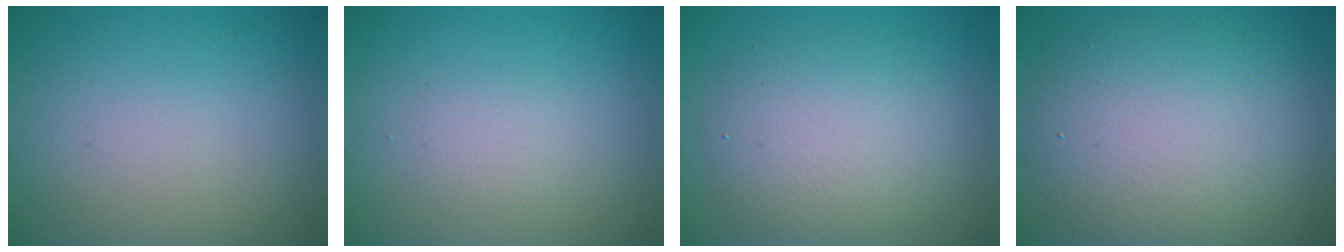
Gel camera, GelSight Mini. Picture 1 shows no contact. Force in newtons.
{"total": 1.4, "press": 1.4, "slide": 0.1}
{"total": 4.9, "press": 4.8, "slide": 0.3}
{"total": 9.6, "press": 9.5, "slide": 0.9}